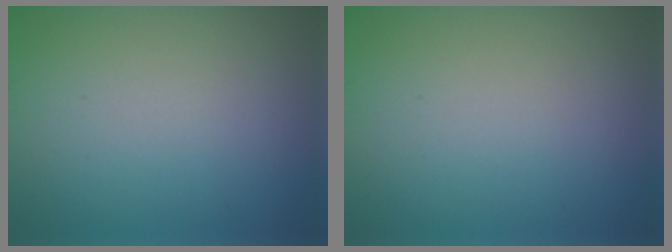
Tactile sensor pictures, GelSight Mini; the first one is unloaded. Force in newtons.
{"total": 0.0}